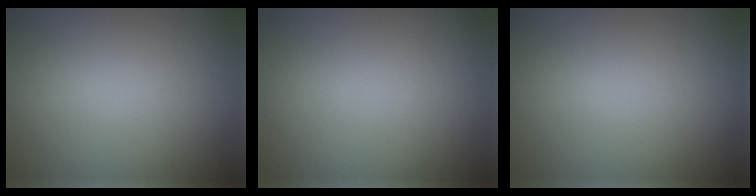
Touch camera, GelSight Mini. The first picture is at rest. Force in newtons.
{"total": 0.0}
{"total": 0.0}